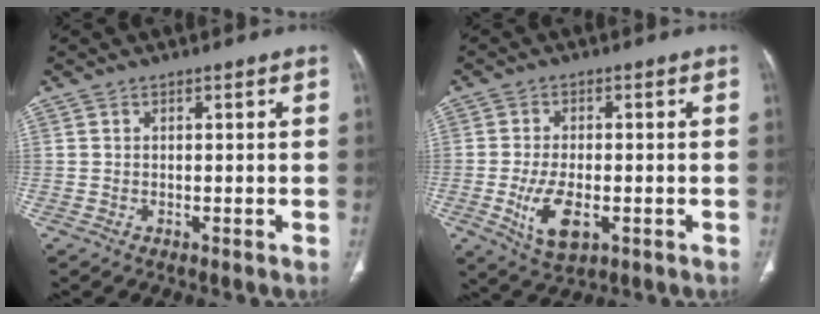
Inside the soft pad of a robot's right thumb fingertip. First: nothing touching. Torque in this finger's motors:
{"motor_torque": [-0.46, 0.35, 0.44, 0.54, 0.25]}